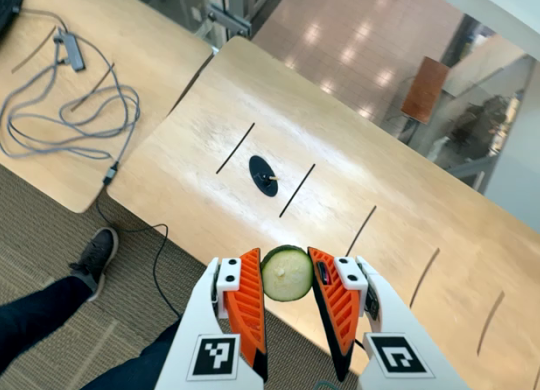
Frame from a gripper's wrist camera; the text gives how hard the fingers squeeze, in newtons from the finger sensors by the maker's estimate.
{"total": 8.8, "left": 8.8, "right": 8.8}